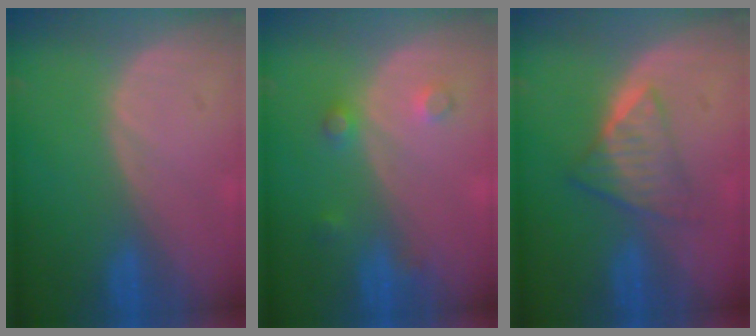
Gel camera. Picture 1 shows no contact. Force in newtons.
{"total": 2.6, "press": 2.6, "slide": 0.3}
{"total": 6.3, "press": 5.4, "slide": 3.1}